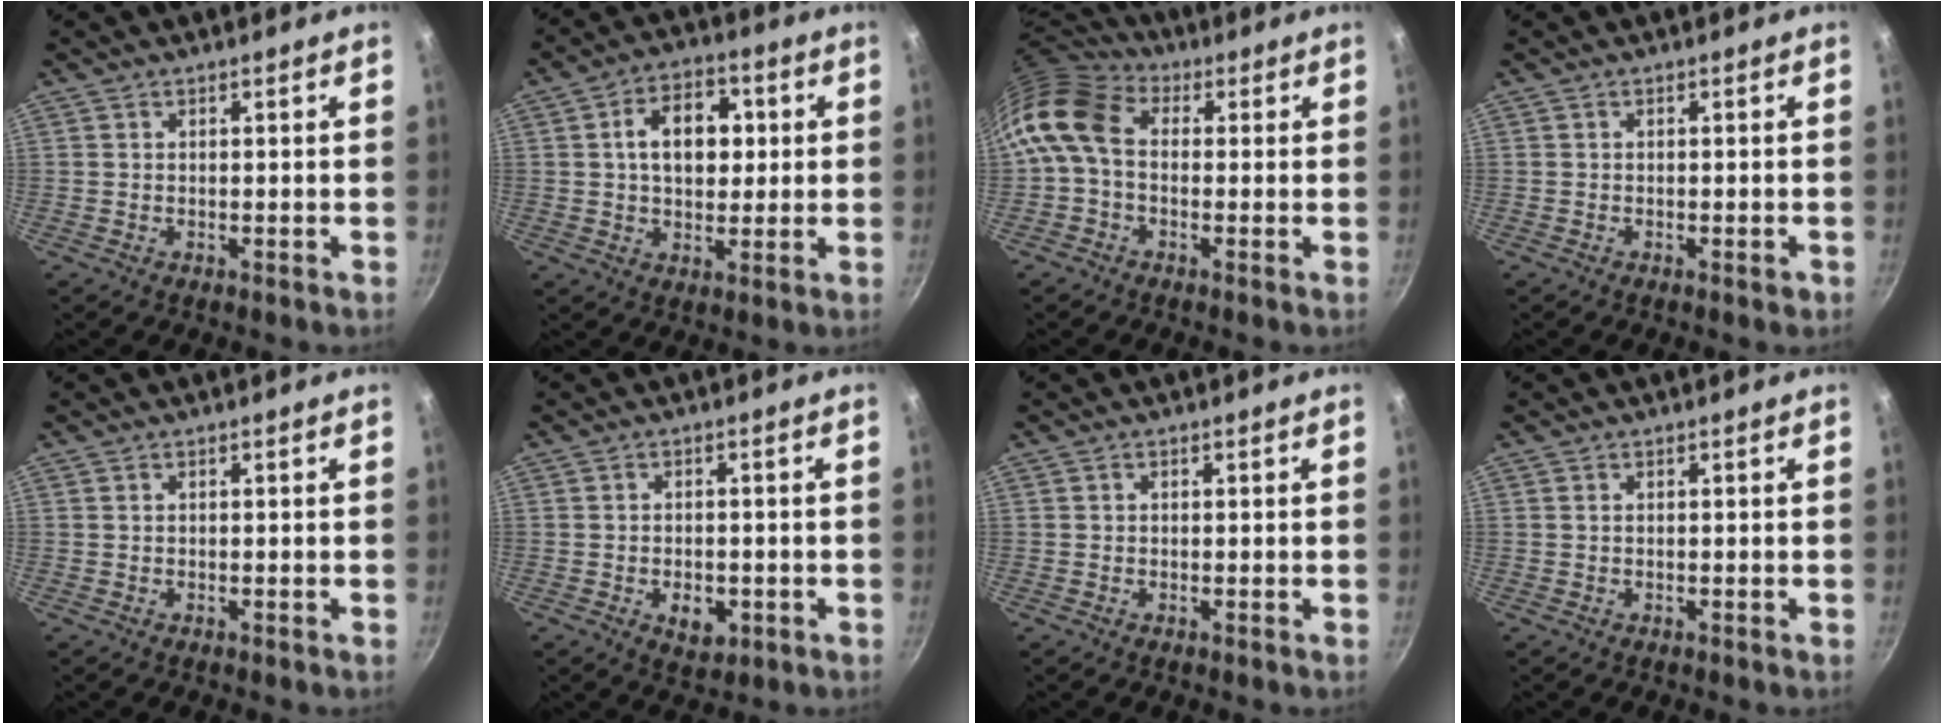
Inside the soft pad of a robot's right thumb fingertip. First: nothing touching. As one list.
[{"total": 10.9, "force": [1.7, 7.4, 7.8], "torque": [-0.089, 0.010, 0.018]}, {"total": 11.0, "force": [-0.1, 7.9, 7.7], "torque": [-0.149, 0.030, -0.023]}, {"total": 1.0, "force": [-0.5, 0.4, 0.8], "torque": [-0.017, 0.004, -0.007]}, {"total": 0.0}, {"total": 5.2, "force": [-1.6, 3.3, 3.6], "torque": [-0.042, 0.005, -0.017]}, {"total": 0.0}, {"total": 0.0}]